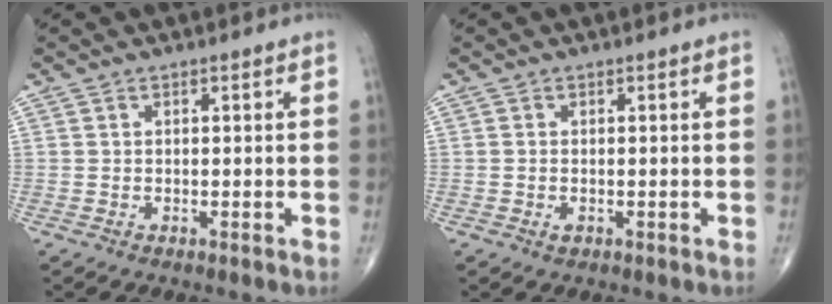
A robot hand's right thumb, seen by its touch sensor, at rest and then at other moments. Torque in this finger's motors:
{"motor_torque": [-0.37, 0.30, -0.07, 0.23, 0.02]}